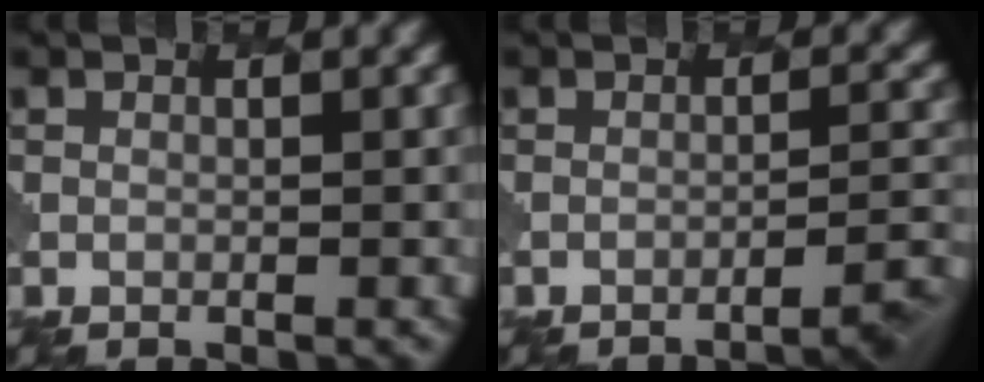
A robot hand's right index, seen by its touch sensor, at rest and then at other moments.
{"total": 3.3, "force": [-2.4, 0.5, 2.3], "torque": [-0.028, 0.009, -0.040]}